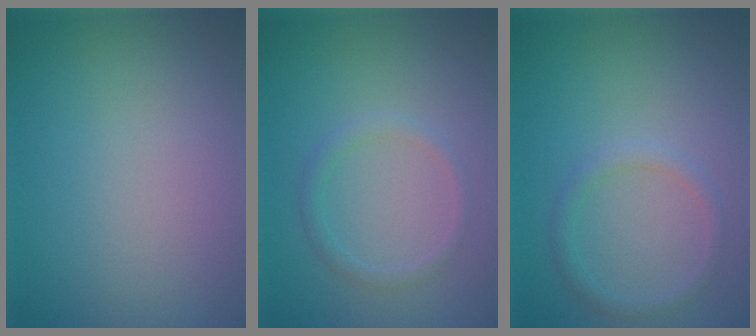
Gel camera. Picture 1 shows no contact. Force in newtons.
{"total": 1.3, "press": 1.3, "slide": 0.1}
{"total": 1.4, "press": 1.3, "slide": 0.2}